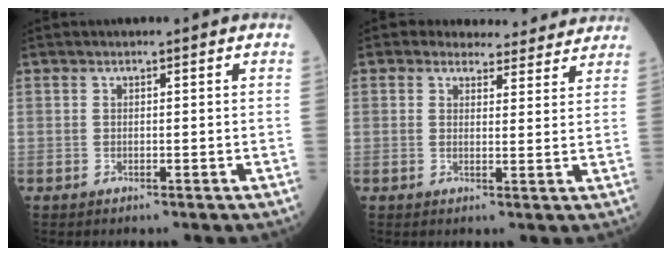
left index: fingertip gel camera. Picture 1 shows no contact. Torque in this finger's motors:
{"motor_torque": [0.69, -1.44, -0.10, 0.00]}